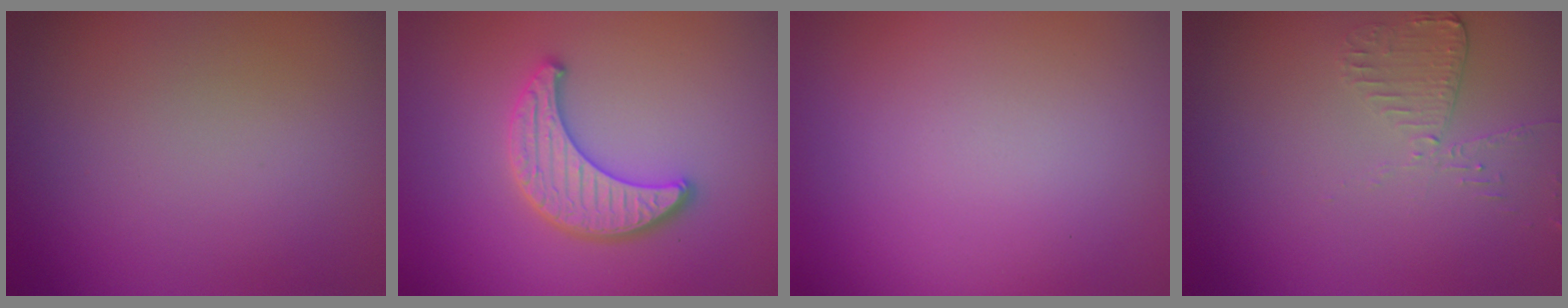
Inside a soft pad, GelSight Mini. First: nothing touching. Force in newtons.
{"total": 3.8, "press": 3.6, "slide": 1.2}
{"total": 0.0}
{"total": 1.9, "press": 1.9, "slide": 0.4}